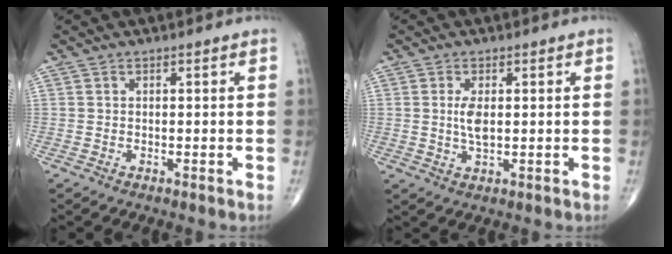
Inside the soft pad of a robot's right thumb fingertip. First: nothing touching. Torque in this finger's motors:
{"motor_torque": [-0.58, 0.51, 0.54, 0.01, 0.12]}